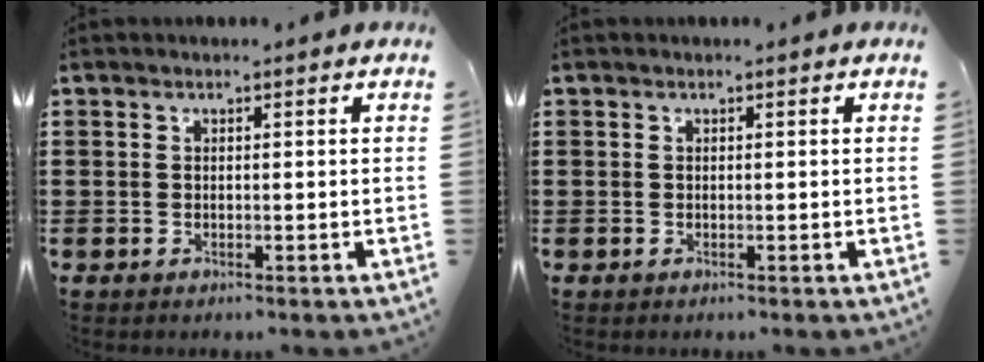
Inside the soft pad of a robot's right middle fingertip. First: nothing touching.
{"total": 0.0}